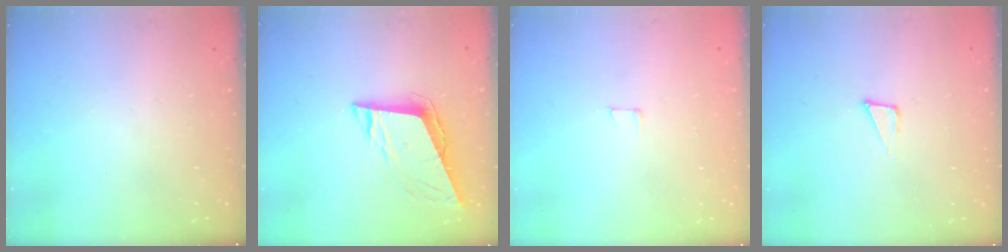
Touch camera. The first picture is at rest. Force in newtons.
{"total": 9.1, "press": 8.5, "slide": 3.1}
{"total": 2.9, "press": 2.9, "slide": 0.2}
{"total": 3.1, "press": 3.0, "slide": 0.9}